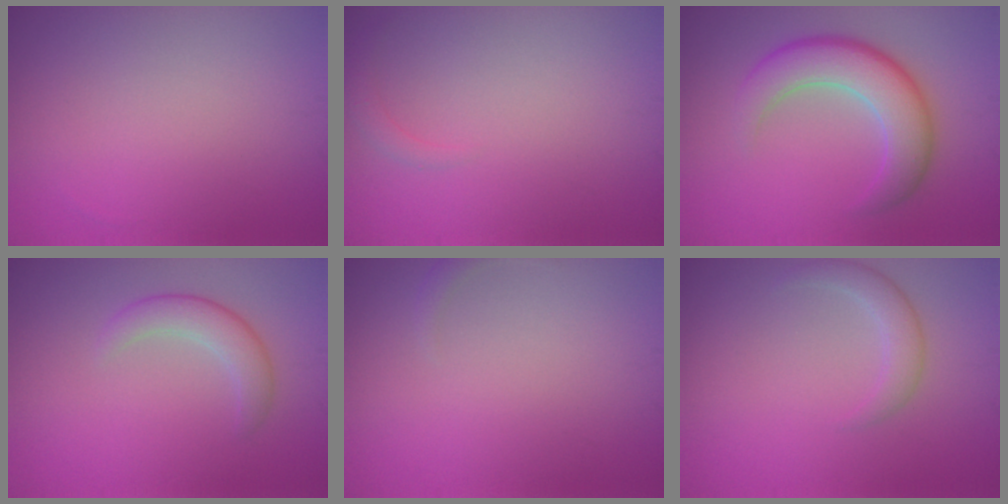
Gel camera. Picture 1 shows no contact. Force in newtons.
{"total": 1.0, "press": 1.0, "slide": 0.2}
{"total": 6.2, "press": 6.2, "slide": 0.3}
{"total": 2.7, "press": 2.7, "slide": 0.1}
{"total": 0.8, "press": 0.8, "slide": 0.1}
{"total": 2.0, "press": 2.0, "slide": 0.1}